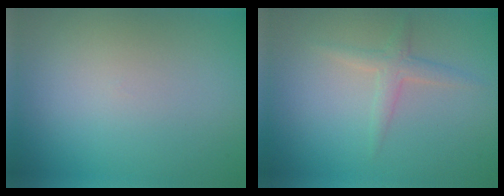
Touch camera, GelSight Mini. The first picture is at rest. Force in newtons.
{"total": 1.8, "press": 1.8, "slide": 0.1}